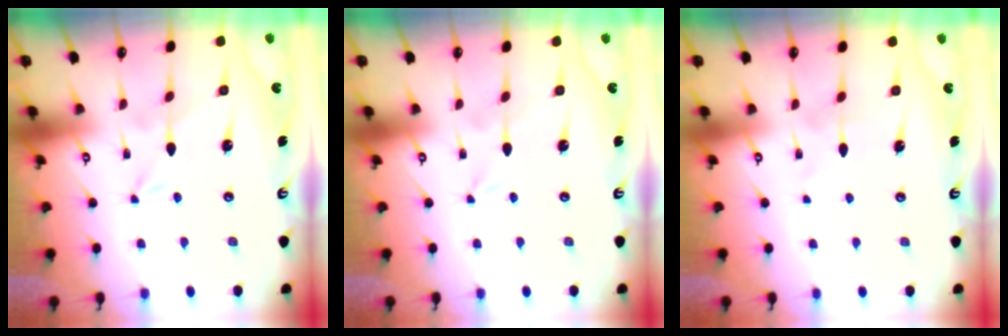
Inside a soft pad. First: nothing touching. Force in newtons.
{"total": 0.0}
{"total": 3.6, "press": 3.5, "slide": 0.4}